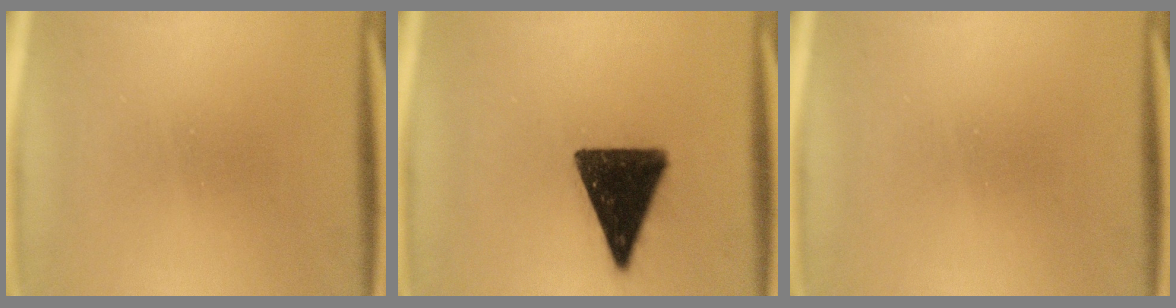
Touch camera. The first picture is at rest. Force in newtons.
{"total": 14.2}
{"total": 0.0}